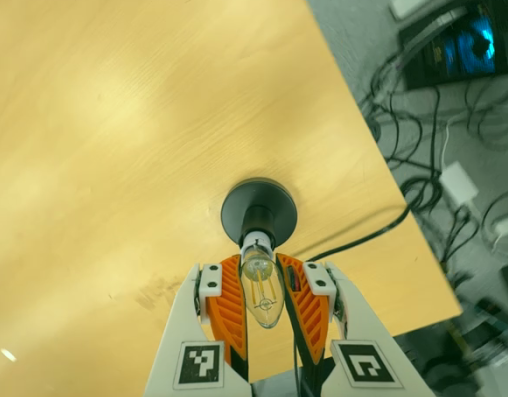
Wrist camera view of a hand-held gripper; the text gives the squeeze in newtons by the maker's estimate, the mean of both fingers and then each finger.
{"total": 16.6, "left": 14.9, "right": 18.3}